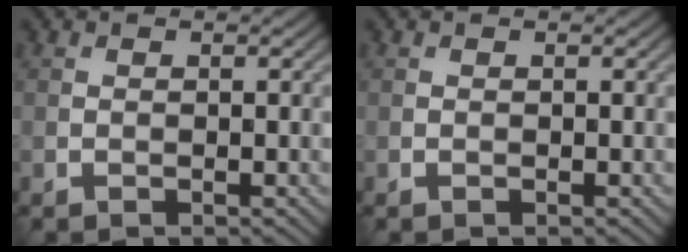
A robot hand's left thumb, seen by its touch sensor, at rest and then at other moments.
{"total": 0.0}